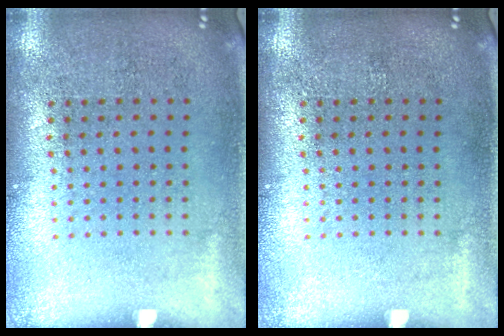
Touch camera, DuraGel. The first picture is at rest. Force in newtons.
{"total": 0.0}